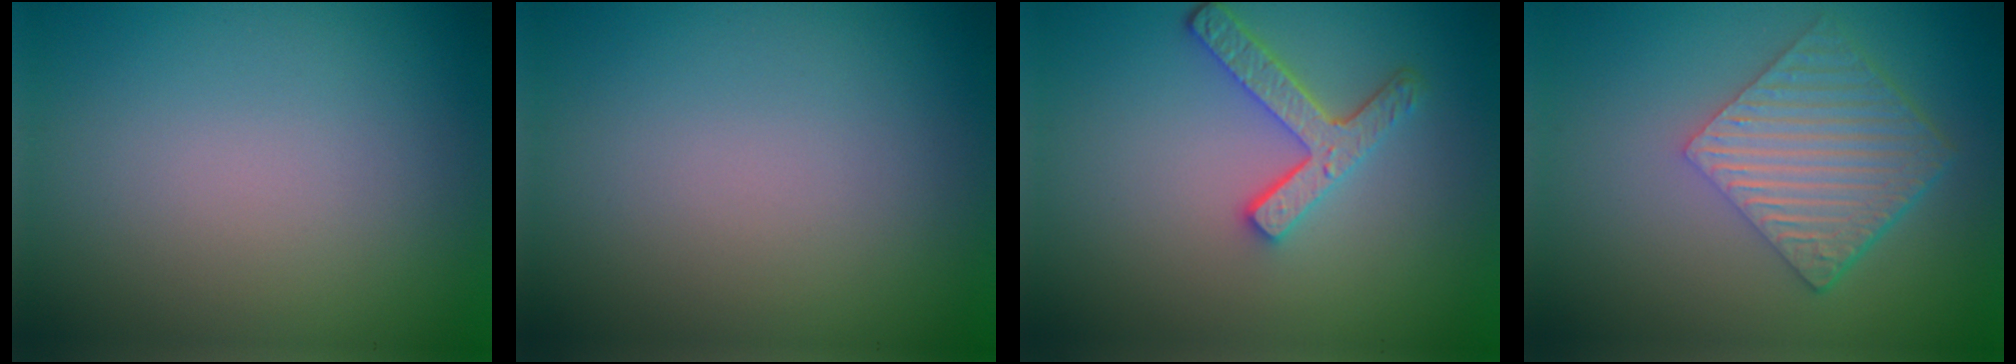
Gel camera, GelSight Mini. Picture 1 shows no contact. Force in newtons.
{"total": 0.0}
{"total": 3.8, "press": 3.0, "slide": 2.3}
{"total": 6.1, "press": 4.2, "slide": 4.4}